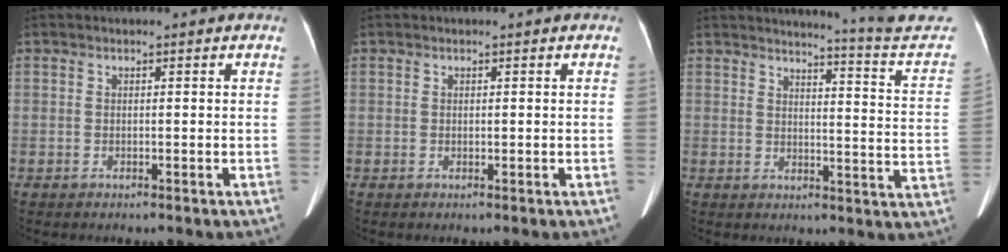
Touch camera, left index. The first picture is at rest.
{"total": 0.0}
{"total": 16.4, "force": [16.0, -2.2, 3.0], "torque": [-0.044, -0.131, 0.167]}